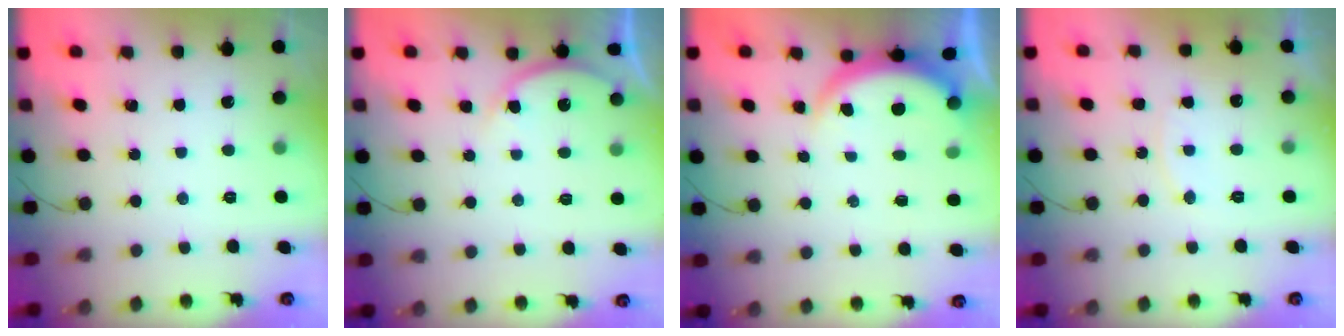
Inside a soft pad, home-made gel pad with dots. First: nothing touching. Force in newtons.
{"total": 4.1, "press": 4.0, "slide": 0.6}
{"total": 5.1, "press": 5.0, "slide": 0.4}
{"total": 6.4, "press": 6.4, "slide": 0.6}